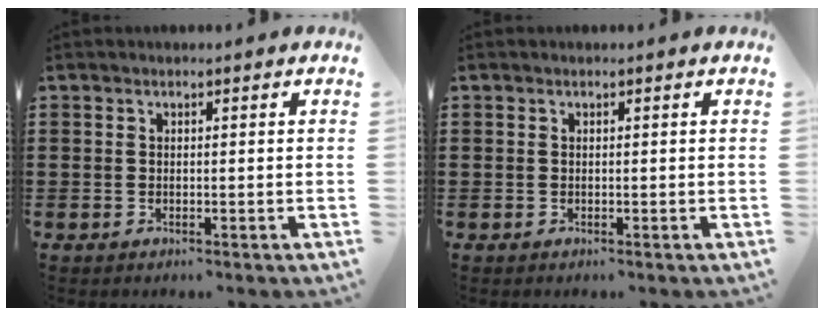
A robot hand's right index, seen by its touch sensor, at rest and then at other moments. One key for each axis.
{"total": 0.0}